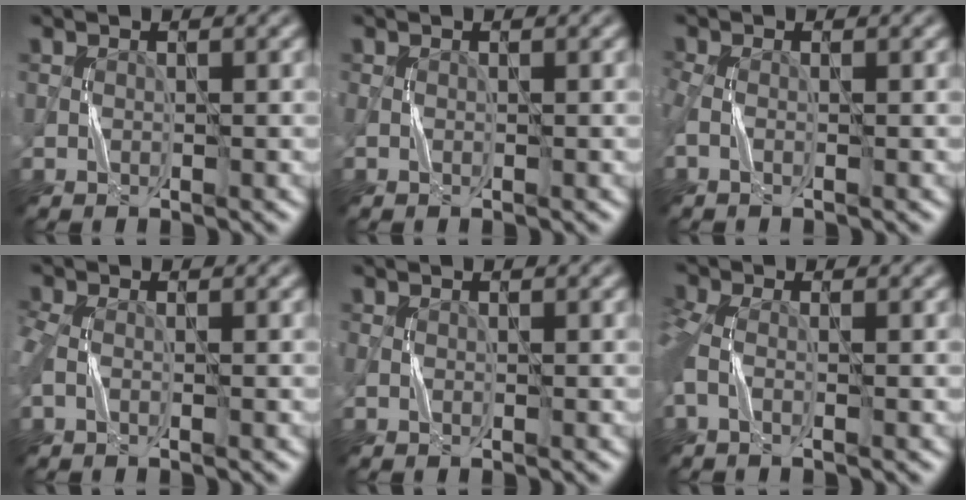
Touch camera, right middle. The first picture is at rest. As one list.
[{"total": 0.0}, {"total": 1.5, "force": [-0.2, 0.8, 1.2], "torque": [-0.035, -0.001, -0.010]}, {"total": 1.8, "force": [0.0, 1.2, 1.4], "torque": [-0.039, 0.001, -0.007]}, {"total": 0.0}, {"total": 2.7, "force": [-0.5, 1.3, 2.3], "torque": [-0.064, 0.001, -0.019]}]